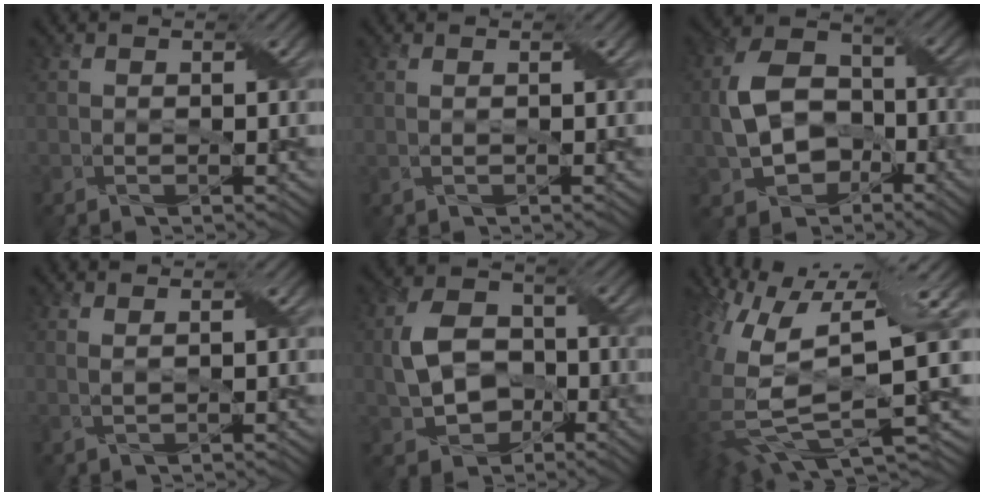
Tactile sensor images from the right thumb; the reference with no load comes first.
{"total": 0.6, "force": [0.2, 0.2, 0.5], "torque": [-0.011, 0.006, 0.000]}
{"total": 9.8, "force": [-2.4, 7.2, 6.2], "torque": [-0.135, -0.001, -0.053]}
{"total": 1.7, "force": [0.9, 0.6, 1.2], "torque": [-0.020, -0.001, 0.008]}
{"total": 7.8, "force": [-1.4, 5.9, 4.9], "torque": [-0.103, 0.004, -0.029]}
{"total": 14.0, "force": [0.0, 5.3, 13.0], "torque": [-0.317, -0.013, 0.027]}